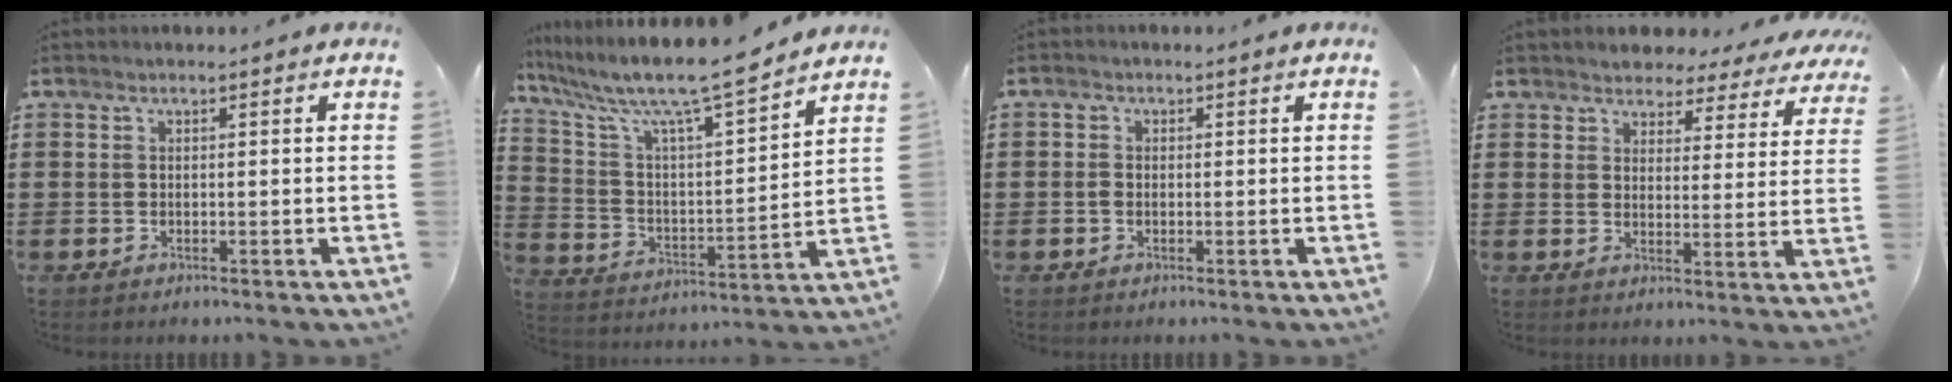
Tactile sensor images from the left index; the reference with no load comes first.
{"total": 9.7, "force": [8.3, 0.7, 5.0], "torque": [-0.134, -0.059, 0.134]}
{"total": 1.2, "force": [-0.3, 1.0, 0.5], "torque": [-0.010, 0.005, -0.007]}
{"total": 4.0, "force": [3.8, 1.1, 0.0], "torque": [-0.018, -0.024, 0.063]}